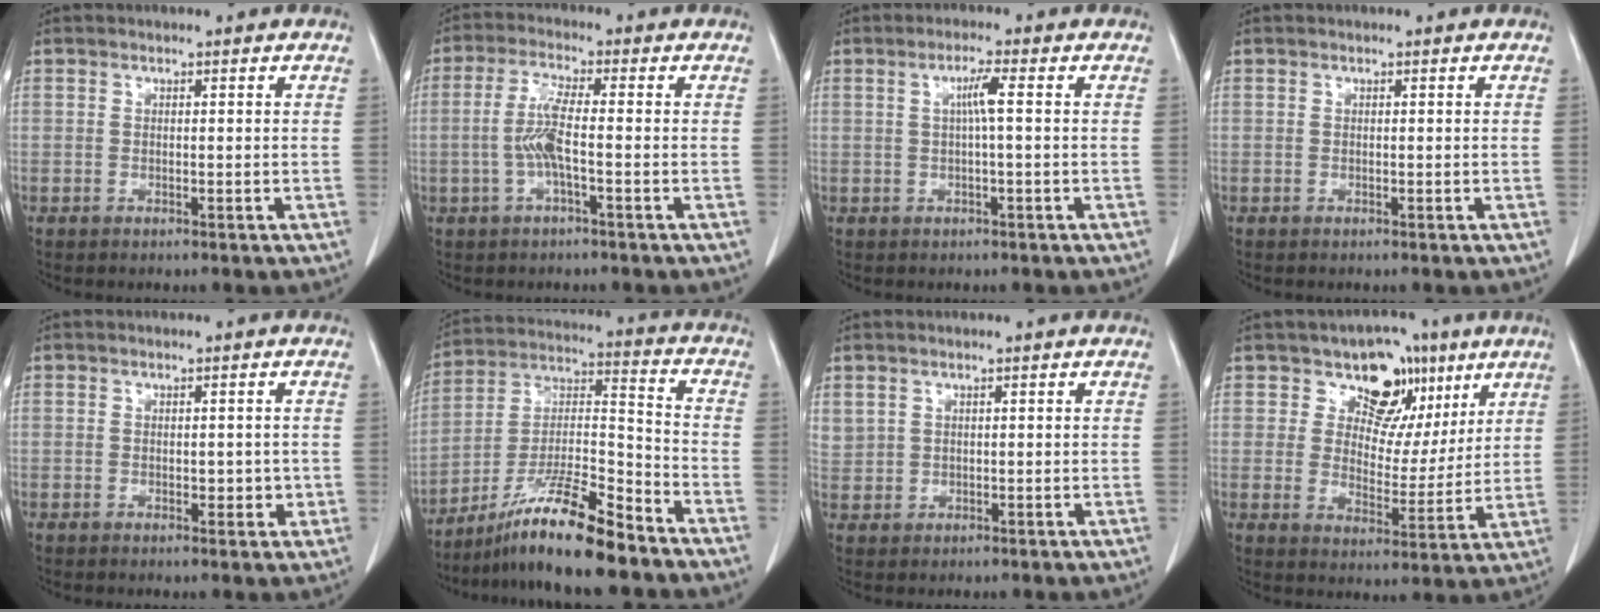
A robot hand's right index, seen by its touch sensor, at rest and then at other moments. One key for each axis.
{"total": 5.4, "fx": -1.1, "fy": 0.3, "fz": 5.2, "tx": -0.115, "ty": 0.004, "tz": -0.024}
{"total": 2.9, "fx": 0.3, "fy": -0.3, "fz": 2.9, "tx": -0.055, "ty": 0.003, "tz": 0.006}
{"total": 0.0}
{"total": 2.3, "fx": -0.3, "fy": 1.5, "fz": 1.8, "tx": -0.018, "ty": 0.005, "tz": 0.001}
{"total": 14.2, "fx": -10.8, "fy": 0.7, "fz": 9.2, "tx": -0.172, "ty": -0.003, "tz": -0.192}
{"total": 2.6, "fx": 1.5, "fy": 2.0, "fz": 0.6, "tx": -0.013, "ty": 0.010, "tz": 0.039}
{"total": 9.4, "fx": 5.5, "fy": 6.6, "fz": 3.8, "tx": -0.037, "ty": 0.012, "tz": 0.085}